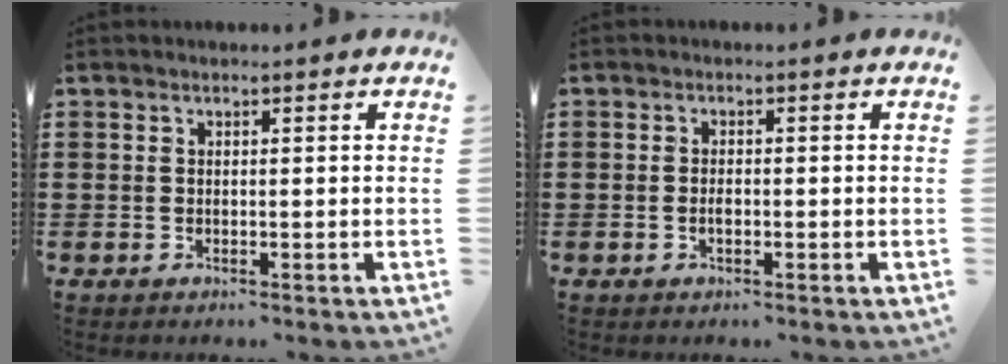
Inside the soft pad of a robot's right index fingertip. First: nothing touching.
{"total": 1.3, "force": [-0.3, 0.4, 1.2], "torque": [-0.024, -0.004, -0.003]}